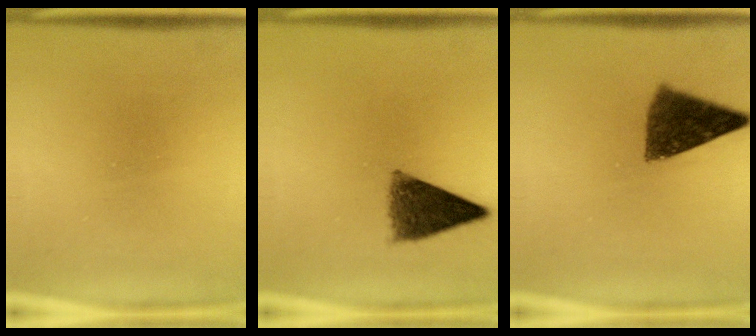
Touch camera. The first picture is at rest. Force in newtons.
{"total": 8.2}
{"total": 9.7}